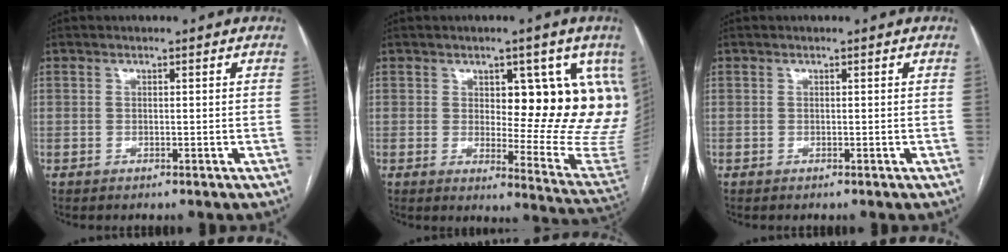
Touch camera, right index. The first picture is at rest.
{"total": 15.0, "force": [5.0, 4.7, 13.3], "torque": [-0.139, -0.005, 0.072]}
{"total": 0.0}